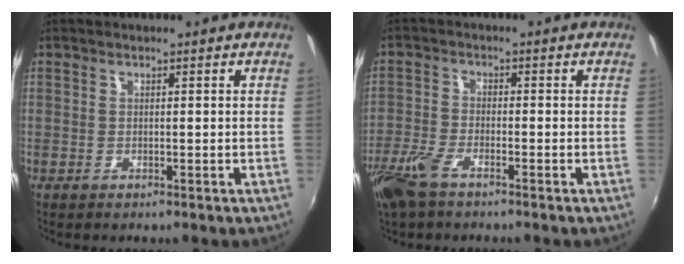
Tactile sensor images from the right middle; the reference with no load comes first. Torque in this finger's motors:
{"motor_torque": [0.27, -0.24, 0.09, 0.06]}